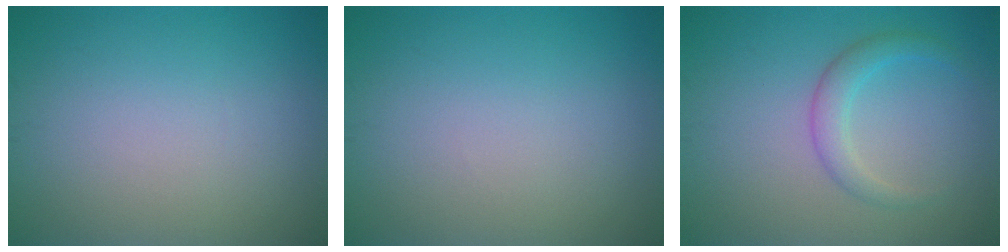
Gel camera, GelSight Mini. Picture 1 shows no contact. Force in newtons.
{"total": 0.0}
{"total": 2.3, "press": 2.3, "slide": 0.1}